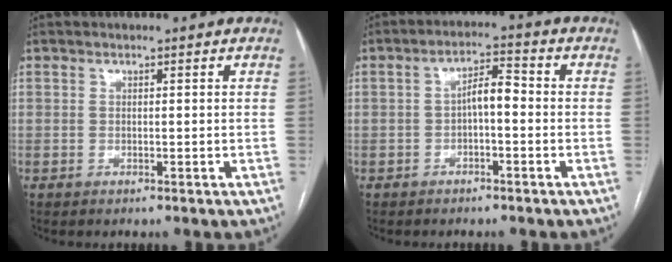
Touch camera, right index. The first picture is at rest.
{"total": 4.3, "force": [-0.5, 1.5, 4.0], "torque": [-0.068, 0.020, -0.009]}